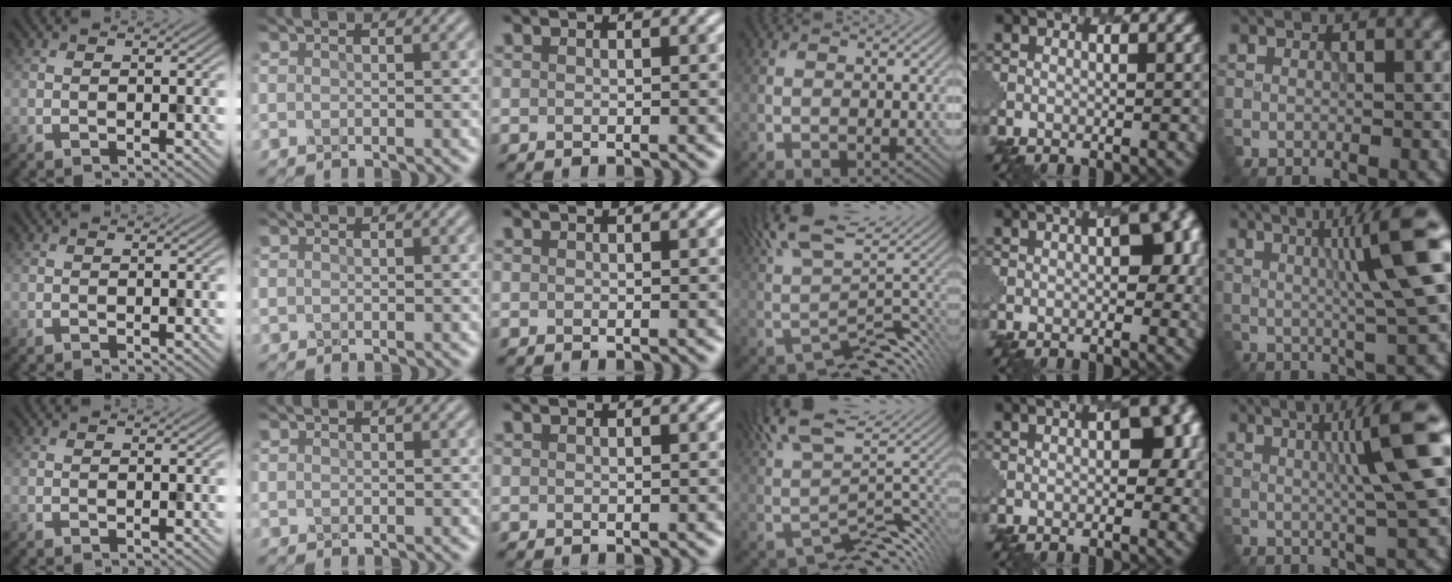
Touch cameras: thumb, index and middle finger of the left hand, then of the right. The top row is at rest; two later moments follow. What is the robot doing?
{"motion": "dispense", "object": "glue stick"}